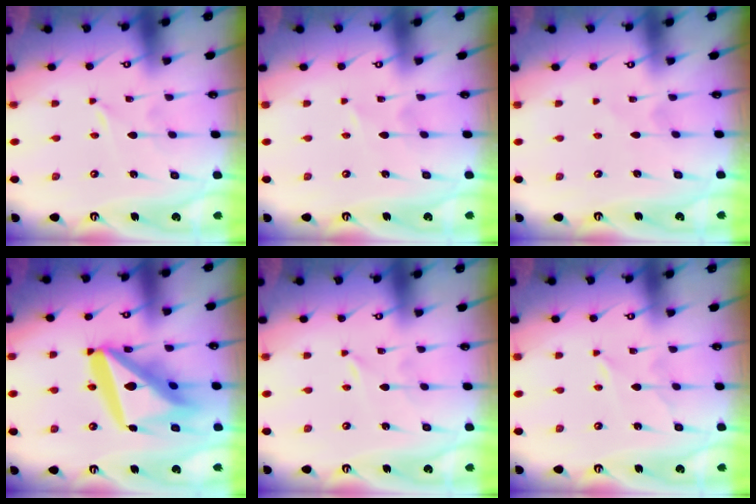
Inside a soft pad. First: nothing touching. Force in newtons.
{"total": 0.8, "press": 0.8, "slide": 0.2}
{"total": 1.6, "press": 1.6, "slide": 0.2}
{"total": 21.6, "press": 21.4, "slide": 2.6}
{"total": 0.0}
{"total": 3.0, "press": 2.9, "slide": 0.4}